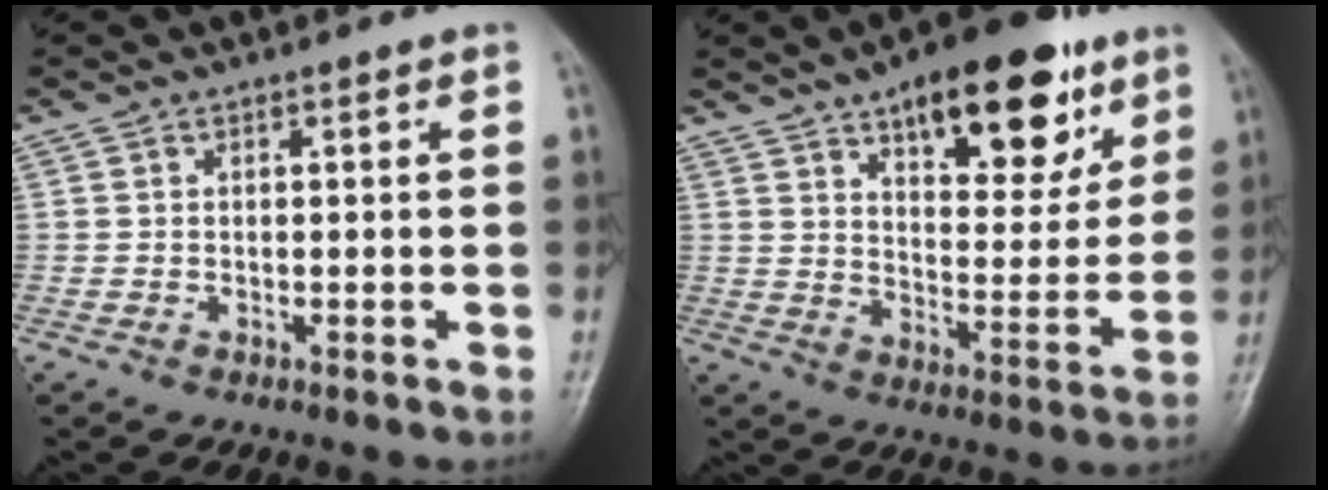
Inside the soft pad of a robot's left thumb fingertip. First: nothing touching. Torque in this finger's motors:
{"motor_torque": [0.87, 0.18, 1.27, -1.49, 0.05]}